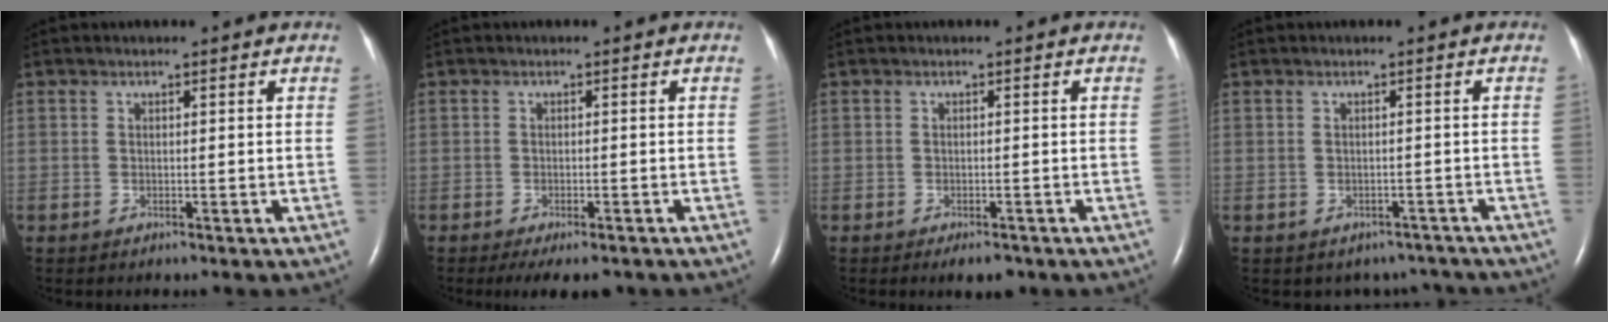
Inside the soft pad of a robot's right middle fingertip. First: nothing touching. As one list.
[{"total": 6.2, "force": [-4.8, 1.6, 3.6], "torque": [-0.040, -0.012, -0.067]}, {"total": 2.5, "force": [-1.7, 0.9, 1.5], "torque": [-0.017, -0.002, -0.018]}, {"total": 5.7, "force": [-4.8, 2.8, 0.8], "torque": [-0.001, 0.017, -0.051]}]